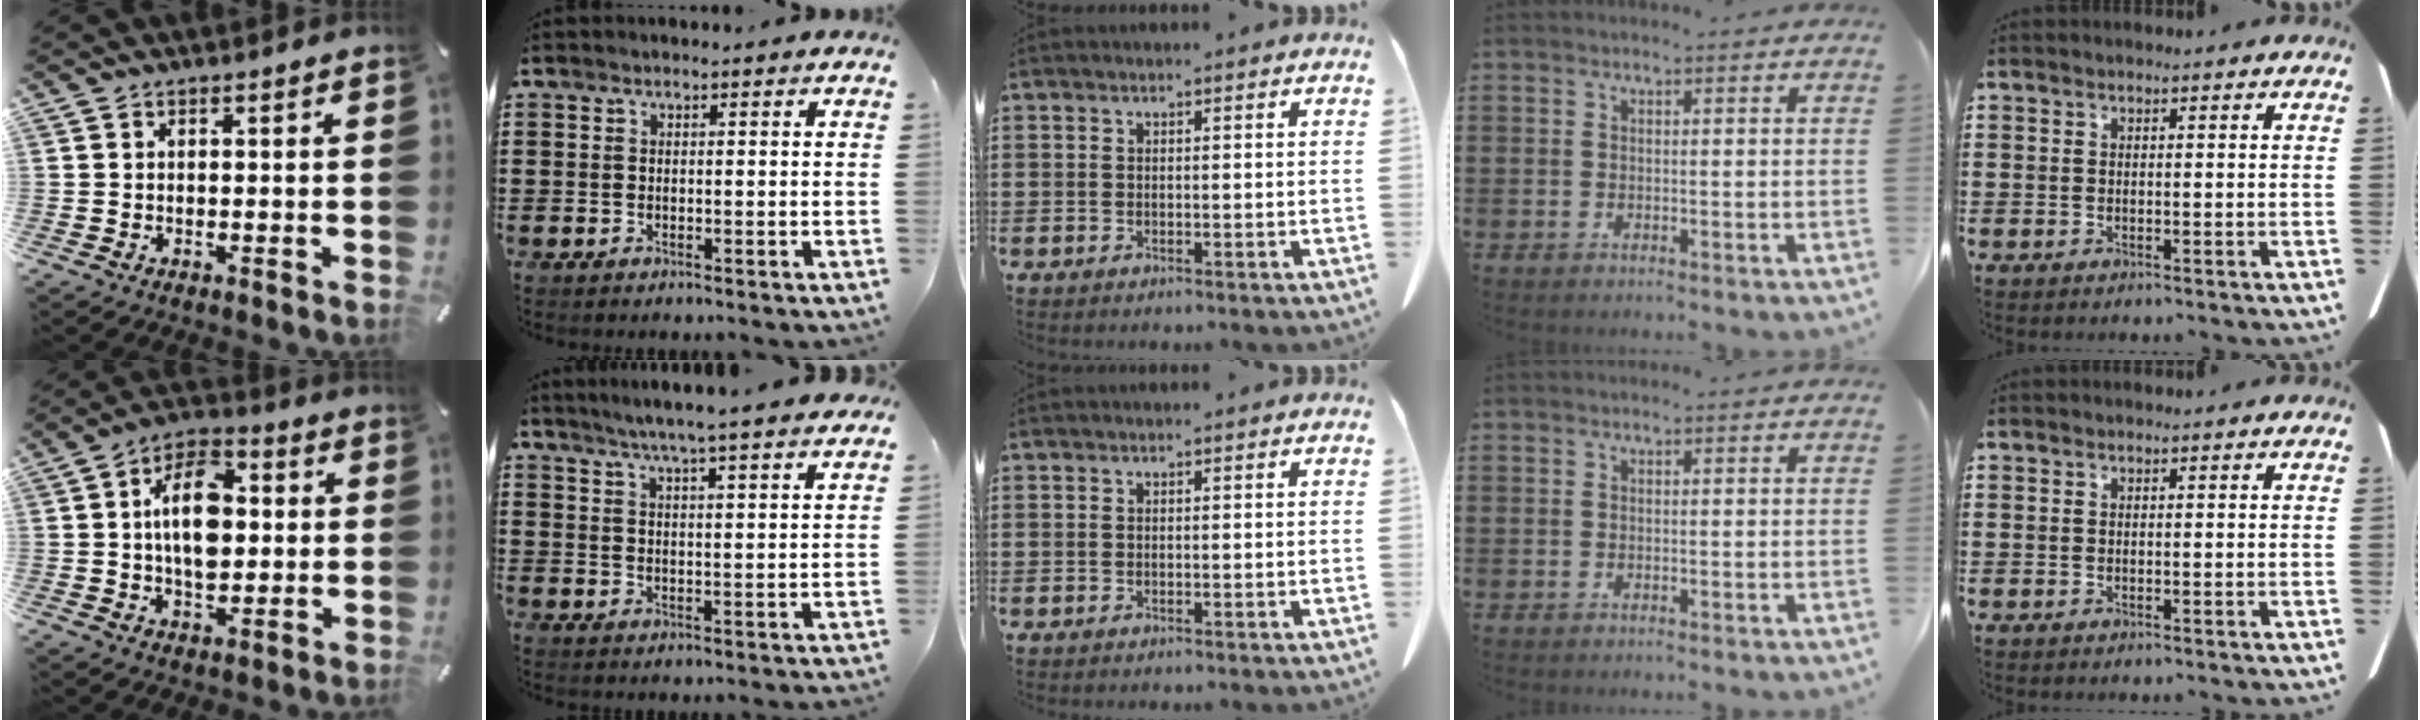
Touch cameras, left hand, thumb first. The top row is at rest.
{"thumb": {"total": 12.7, "force": [0.8, 8.3, 9.5], "torque": [-0.165, 0.005, 0.013]}, "index": {"total": 4.8, "force": [4.4, -0.8, 1.8], "torque": [-0.049, -0.022, 0.074]}}